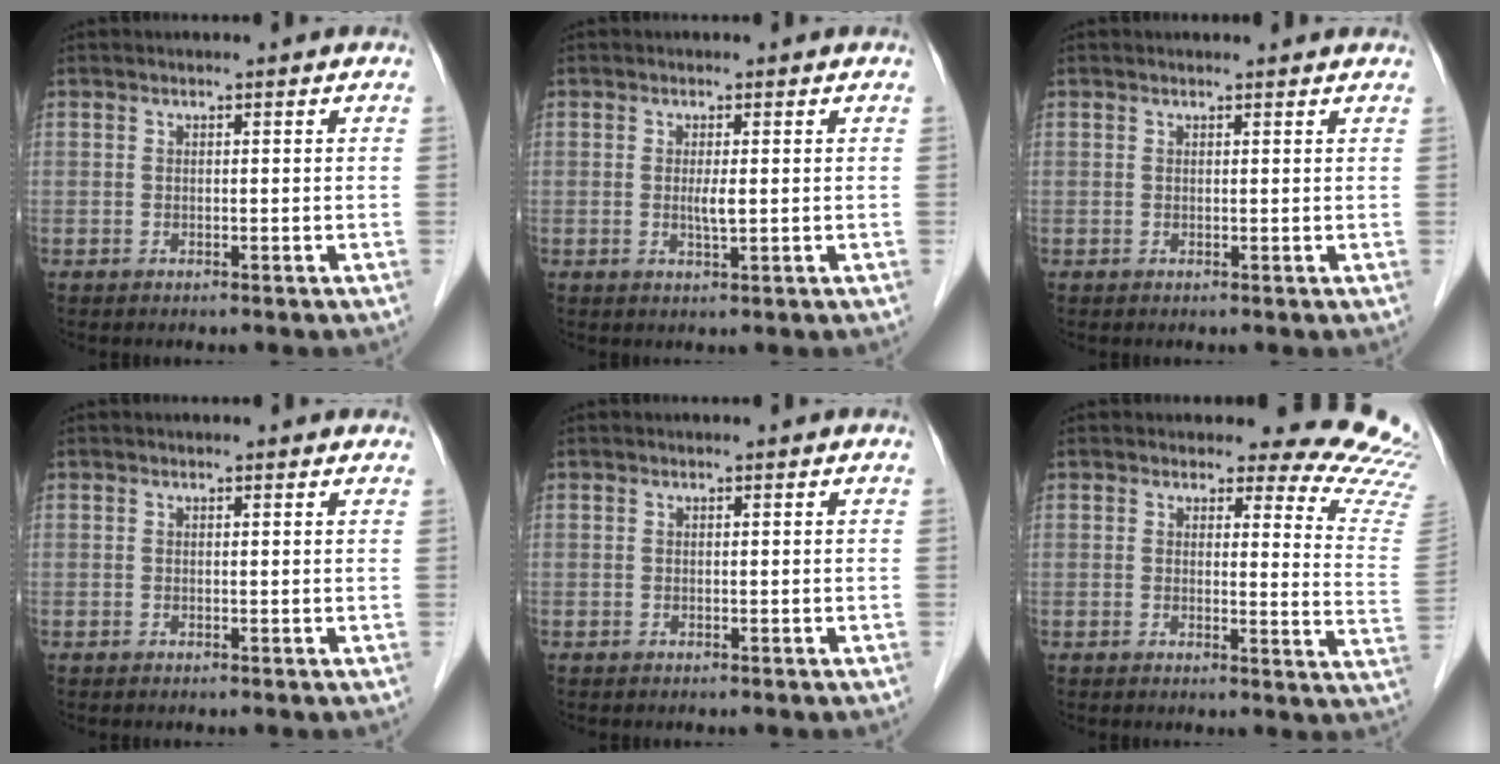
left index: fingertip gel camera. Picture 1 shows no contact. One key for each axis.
{"total": 1.8, "fx": 0.1, "fy": 0.2, "fz": 1.8, "tx": -0.039, "ty": -0.003, "tz": 0.001}
{"total": 2.8, "fx": 2.7, "fy": 0.6, "fz": 0.5, "tx": -0.012, "ty": 0.010, "tz": 0.024}
{"total": 0.9, "fx": 0.8, "fy": 0.4, "fz": 0.2, "tx": -0.009, "ty": 0.001, "tz": 0.004}
{"total": 0.0}
{"total": 12.9, "fx": 12.5, "fy": 2.4, "fz": 2.2, "tx": 0.011, "ty": -0.121, "tz": 0.091}